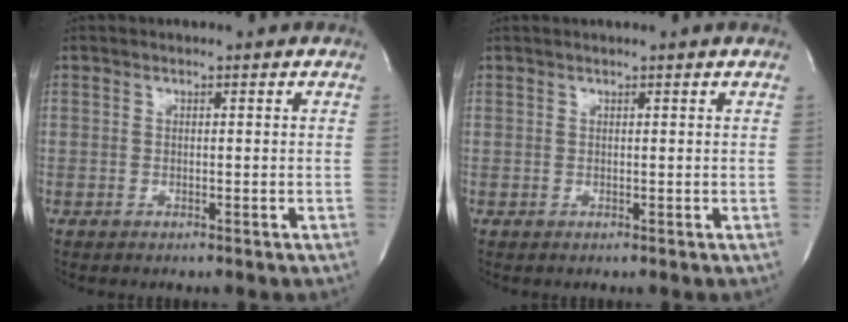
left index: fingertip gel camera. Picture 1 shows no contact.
{"total": 1.0, "force": [0.8, -0.3, 0.5], "torque": [-0.009, 0.004, 0.023]}